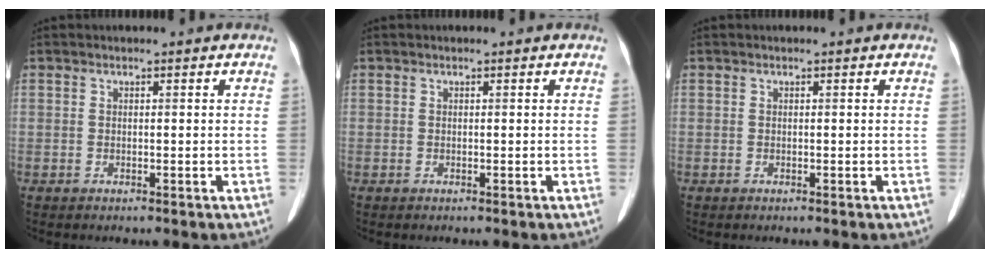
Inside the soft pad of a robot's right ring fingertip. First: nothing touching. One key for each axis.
{"total": 0.0}
{"total": 0.0}